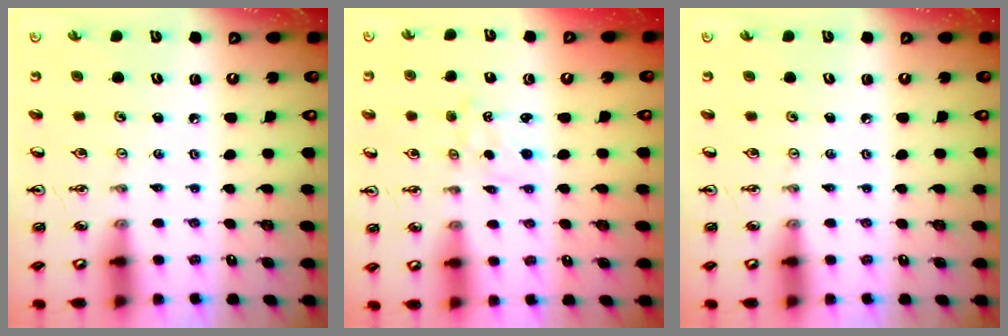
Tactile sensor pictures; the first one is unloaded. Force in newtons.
{"total": 0.9, "press": 0.7, "slide": 0.6}
{"total": 0.0}